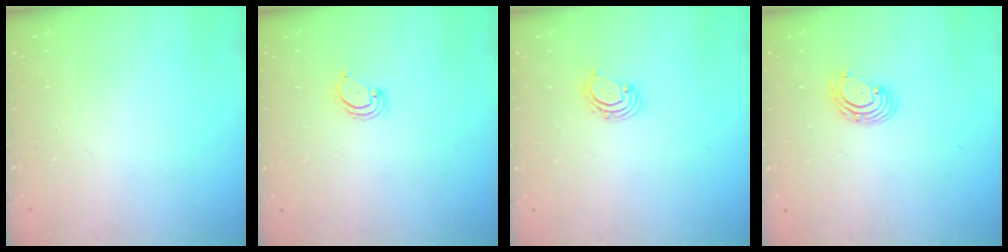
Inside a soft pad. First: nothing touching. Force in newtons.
{"total": 2.2, "press": 2.2, "slide": 0.3}
{"total": 1.8, "press": 1.7, "slide": 0.7}
{"total": 2.7, "press": 2.7, "slide": 0.3}